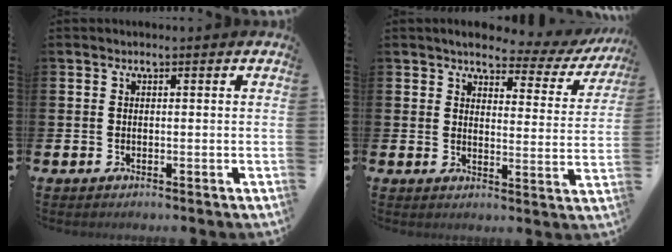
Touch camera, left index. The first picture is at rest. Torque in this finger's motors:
{"motor_torque": [1.14, -1.00, 0.53, 0.08]}